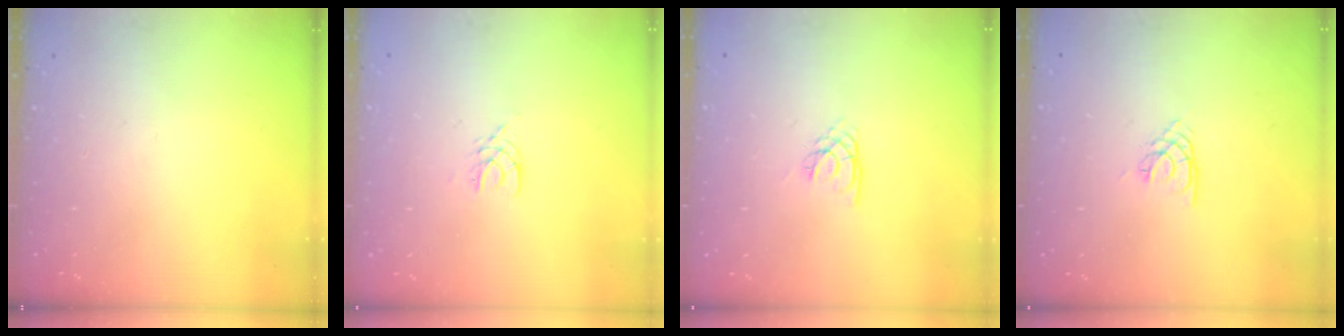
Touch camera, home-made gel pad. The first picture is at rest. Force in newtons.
{"total": 3.4, "press": 3.4, "slide": 0.4}
{"total": 2.1, "press": 2.1, "slide": 0.4}
{"total": 1.7, "press": 1.7, "slide": 0.4}